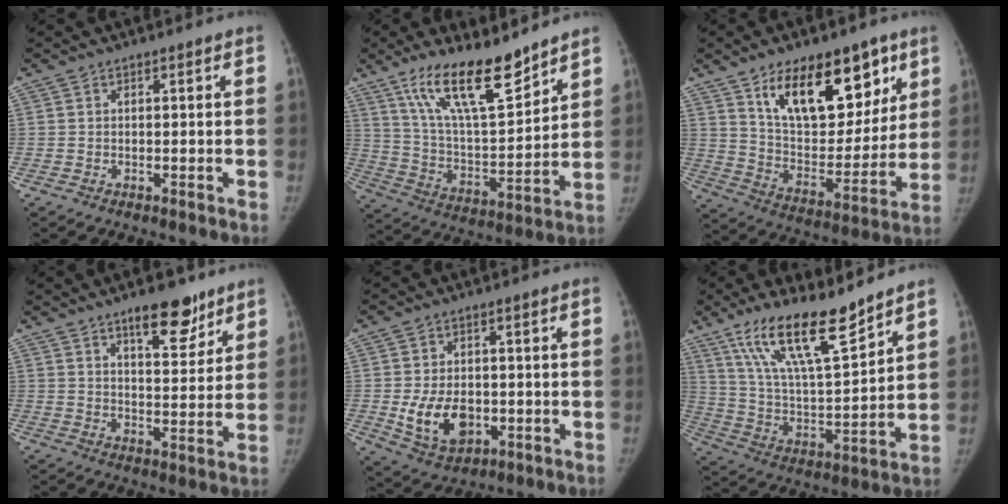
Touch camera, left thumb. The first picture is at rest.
{"total": 17.4, "force": [12.5, 4.8, 11.1], "torque": [-0.164, -0.074, 0.233]}
{"total": 21.6, "force": [11.9, 11.2, 14.1], "torque": [-0.154, -0.054, 0.203]}
{"total": 9.9, "force": [6.8, 3.7, 6.2], "torque": [-0.063, -0.043, 0.104]}
{"total": 9.9, "force": [-1.7, 6.8, 7.0], "torque": [-0.104, -0.003, -0.014]}
{"total": 17.6, "force": [12.6, 4.0, 11.8], "torque": [-0.188, -0.067, 0.238]}